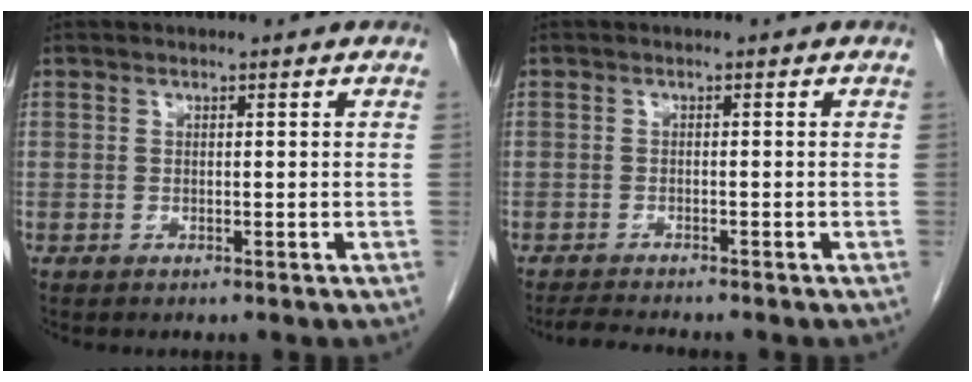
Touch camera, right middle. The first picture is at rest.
{"total": 3.0, "force": [-2.8, -0.3, 0.9], "torque": [-0.024, -0.016, -0.047]}